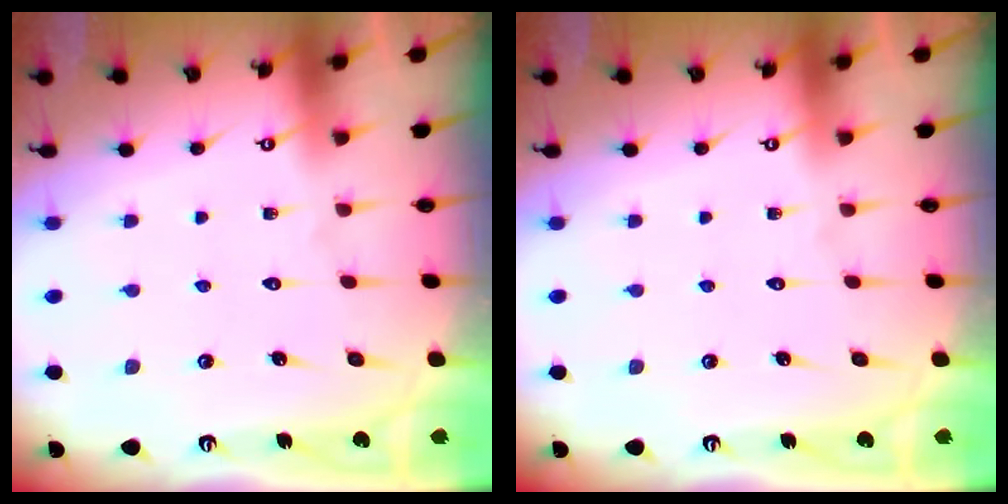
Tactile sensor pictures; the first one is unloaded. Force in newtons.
{"total": 0.0}